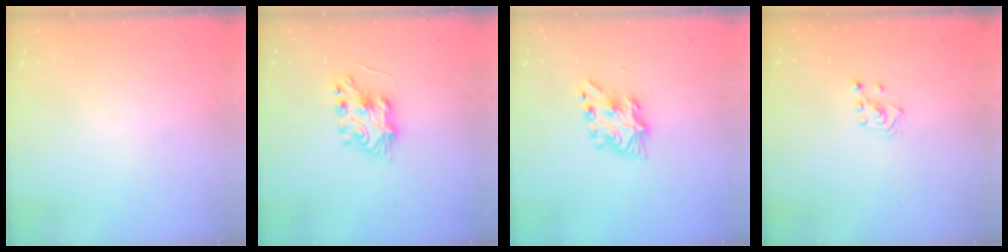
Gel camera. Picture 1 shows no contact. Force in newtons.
{"total": 7.3, "press": 7.2, "slide": 0.6}
{"total": 7.6, "press": 7.6, "slide": 0.6}
{"total": 3.6, "press": 3.5, "slide": 0.7}